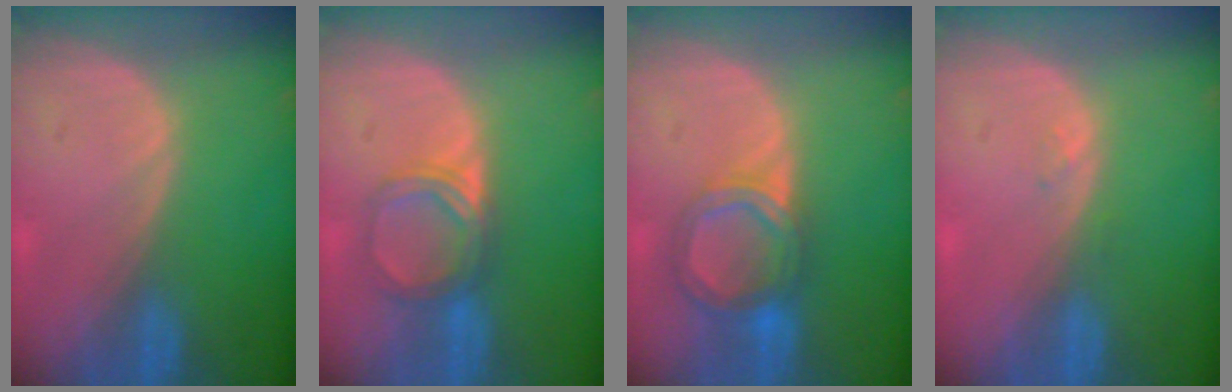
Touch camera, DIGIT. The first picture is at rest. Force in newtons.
{"total": 5.0, "press": 4.6, "slide": 1.8}
{"total": 6.5, "press": 5.7, "slide": 3.1}
{"total": 0.9, "press": 0.8, "slide": 0.4}